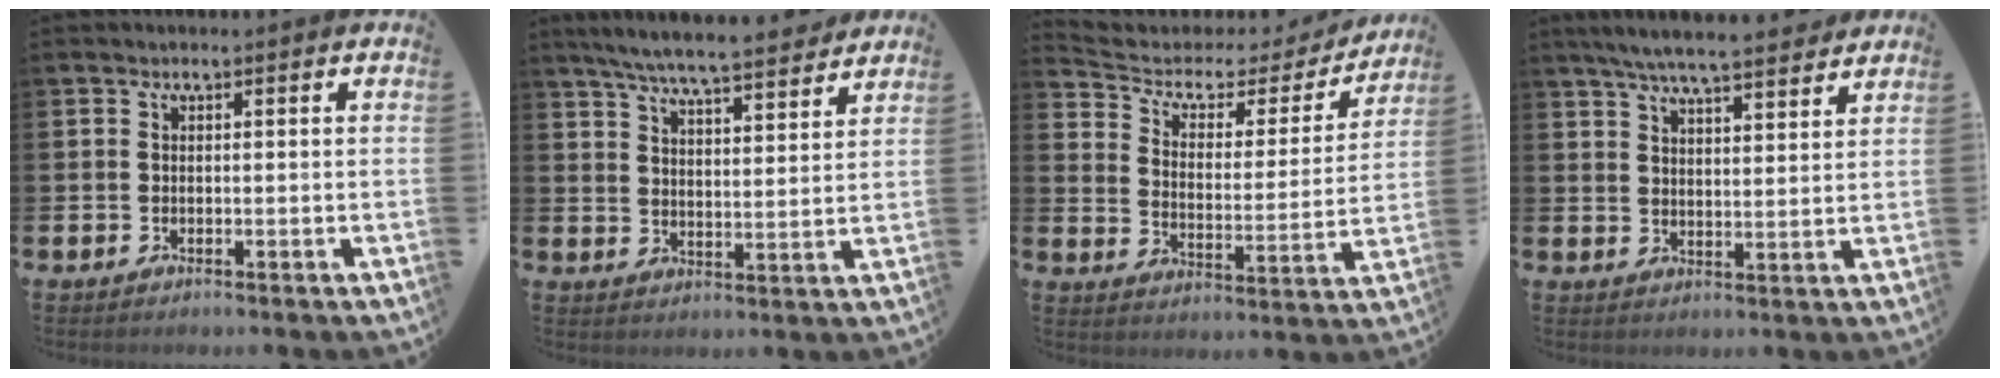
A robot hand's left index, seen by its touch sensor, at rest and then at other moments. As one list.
[{"total": 7.0, "force": [6.6, 0.4, 2.1], "torque": [-0.060, -0.042, 0.116]}, {"total": 4.7, "force": [3.4, 2.7, 1.9], "torque": [-0.065, -0.023, 0.045]}, {"total": 6.5, "force": [6.1, 0.4, 1.9], "torque": [-0.055, -0.029, 0.110]}]